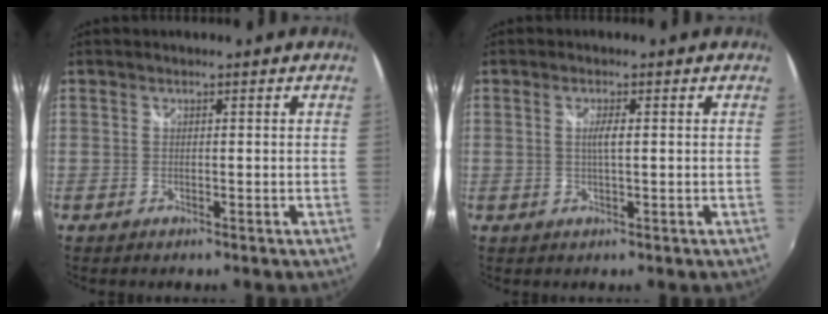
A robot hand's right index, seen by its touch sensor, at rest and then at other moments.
{"total": 2.0, "force": [0.2, 0.0, 2.0], "torque": [-0.036, -0.001, 0.002]}